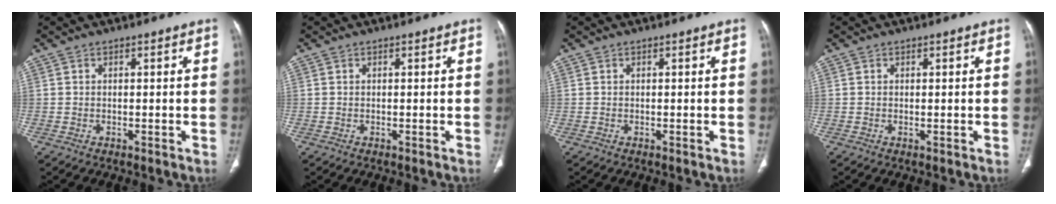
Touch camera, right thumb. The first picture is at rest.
{"total": 0.0}
{"total": 0.0}
{"total": 0.0}